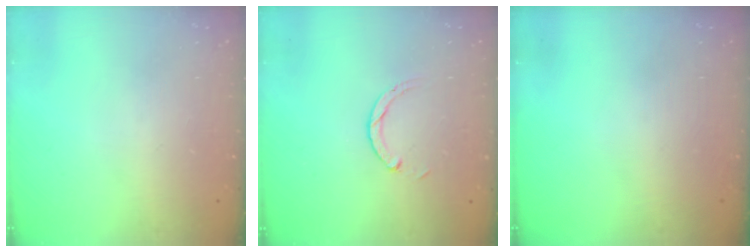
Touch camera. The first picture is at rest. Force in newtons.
{"total": 2.9, "press": 2.9, "slide": 0.4}
{"total": 0.0}